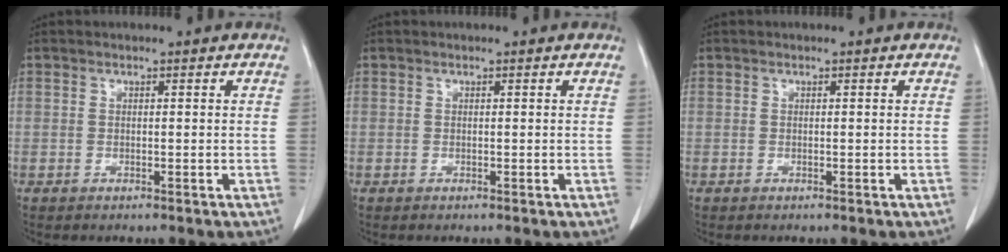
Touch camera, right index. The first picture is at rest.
{"total": 0.0}
{"total": 0.0}